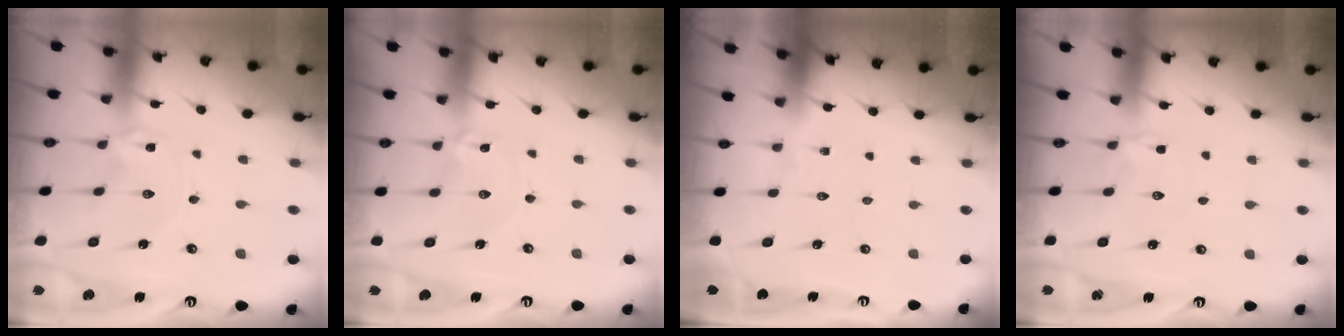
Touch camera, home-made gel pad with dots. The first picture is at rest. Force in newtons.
{"total": 1.4, "press": 1.3, "slide": 0.2}
{"total": 0.0}
{"total": 2.3, "press": 2.0, "slide": 1.2}